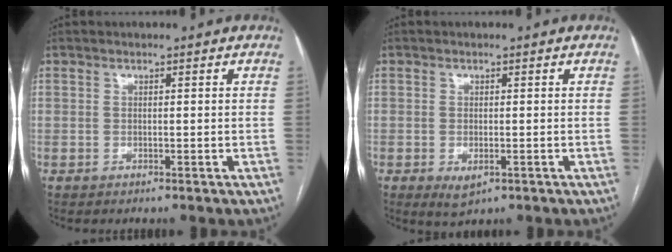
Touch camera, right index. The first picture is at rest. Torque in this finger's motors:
{"motor_torque": [0.55, -0.31, 0.12, 0.00]}